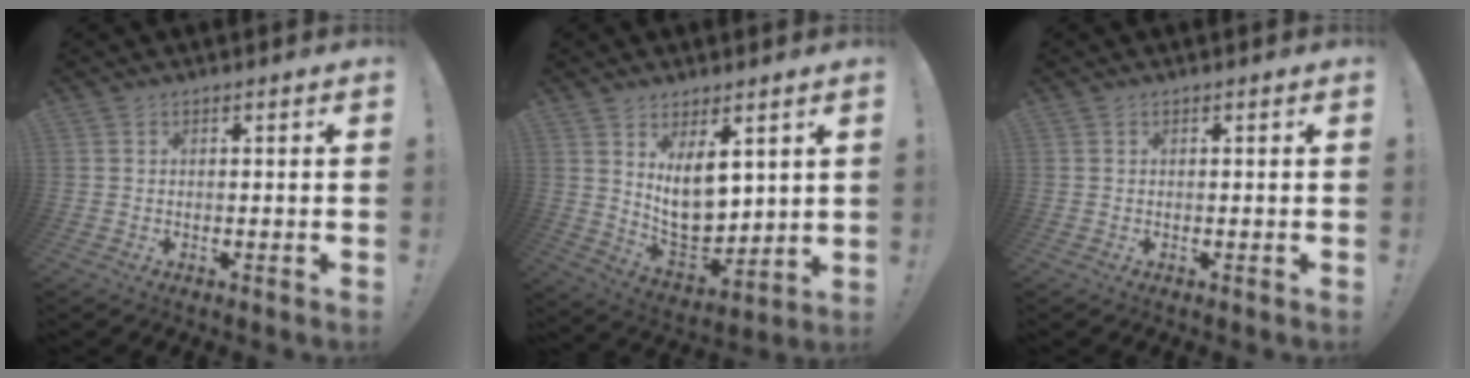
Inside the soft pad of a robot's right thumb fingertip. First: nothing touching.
{"total": 12.6, "force": [4.9, 7.6, 8.8], "torque": [-0.139, -0.048, 0.097]}
{"total": 0.0}